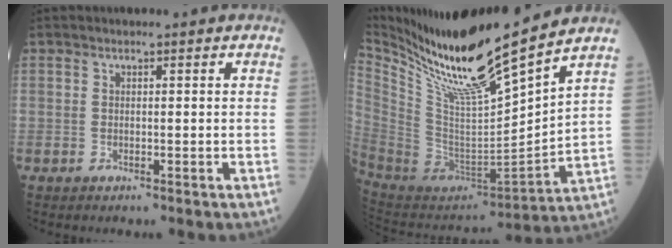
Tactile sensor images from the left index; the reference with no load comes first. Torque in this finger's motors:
{"motor_torque": [1.05, -1.09, 0.18, 0.10]}